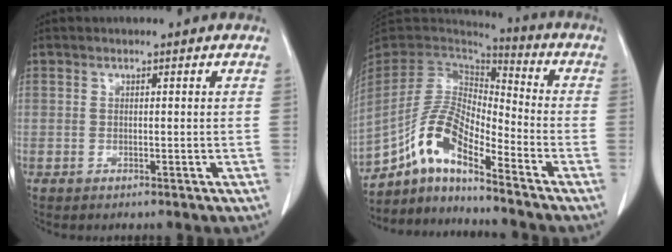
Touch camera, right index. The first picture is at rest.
{"total": 12.0, "force": [-7.8, 2.9, 8.6], "torque": [-0.177, 0.021, -0.145]}